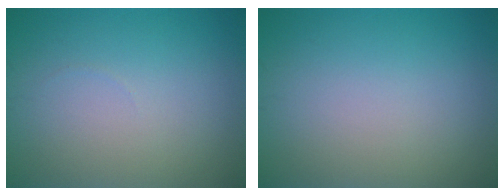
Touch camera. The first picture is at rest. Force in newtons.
{"total": 0.0}